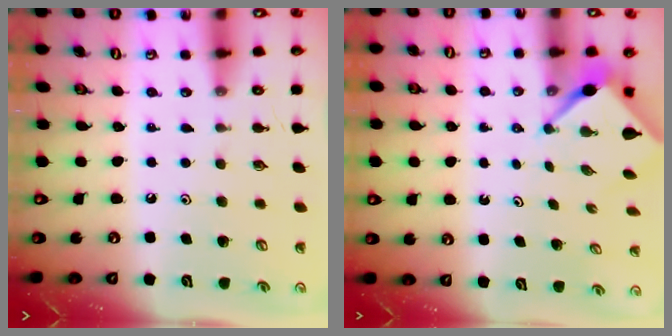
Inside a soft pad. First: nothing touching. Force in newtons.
{"total": 3.1, "press": 3.1, "slide": 0.2}